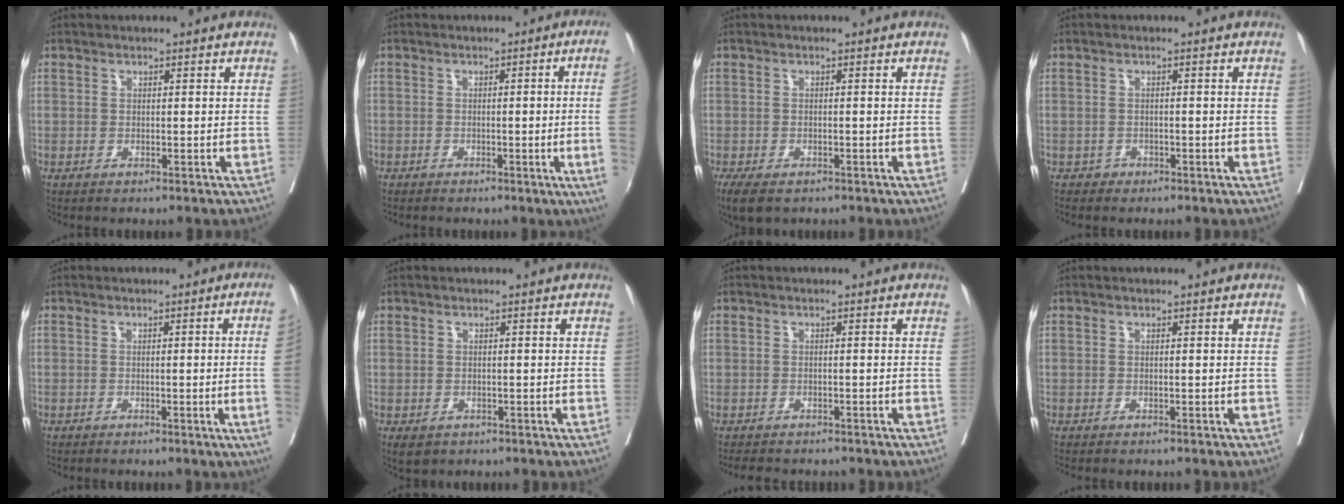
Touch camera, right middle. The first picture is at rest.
{"total": 7.2, "force": [-1.2, -2.1, 6.8], "torque": [-0.066, -0.014, -0.021]}
{"total": 5.0, "force": [-3.5, 2.4, 2.7], "torque": [-0.046, -0.011, -0.052]}
{"total": 1.0, "force": [-0.7, 0.7, -0.1], "torque": [0.001, 0.004, -0.013]}
{"total": 4.9, "force": [-0.8, -1.7, 4.5], "torque": [-0.048, -0.010, -0.013]}
{"total": 2.9, "force": [-1.8, 2.0, 1.1], "torque": [-0.016, -0.003, -0.020]}
{"total": 5.5, "force": [-4.8, 2.0, 1.8], "torque": [-0.023, -0.003, -0.063]}
{"total": 1.1, "force": [-1.0, 0.2, 0.4], "torque": [-0.007, -0.002, -0.015]}